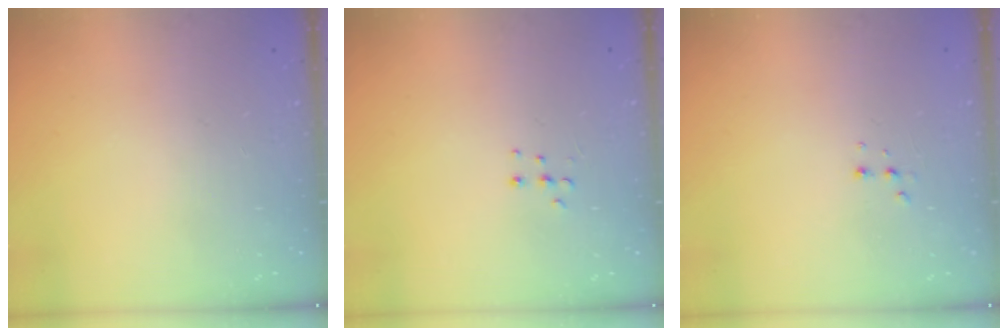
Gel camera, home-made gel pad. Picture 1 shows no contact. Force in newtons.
{"total": 4.2, "press": 4.1, "slide": 0.9}
{"total": 2.9, "press": 2.8, "slide": 1.0}